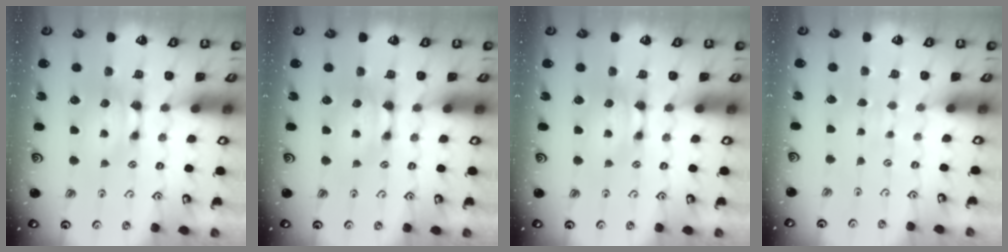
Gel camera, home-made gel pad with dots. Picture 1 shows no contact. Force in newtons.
{"total": 0.0}
{"total": 0.0}
{"total": 4.1, "press": 4.1, "slide": 0.3}